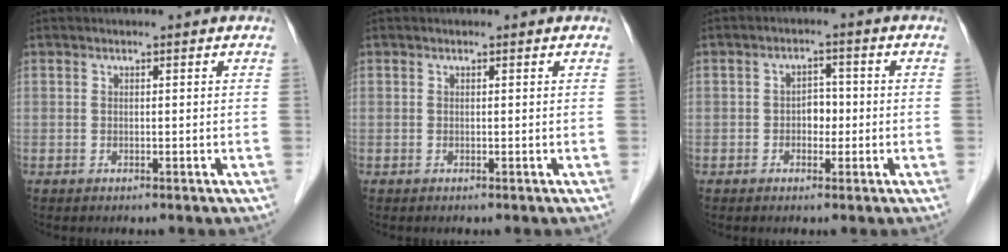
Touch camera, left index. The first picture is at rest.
{"total": 0.0}
{"total": 2.9, "force": [-0.8, 2.0, 2.0], "torque": [-0.025, 0.006, -0.014]}